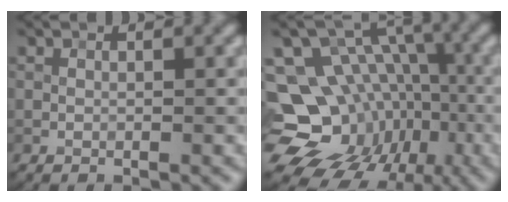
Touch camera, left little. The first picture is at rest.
{"total": 16.1, "force": [-4.8, 13.5, 7.5], "torque": [-0.142, -0.004, -0.066]}